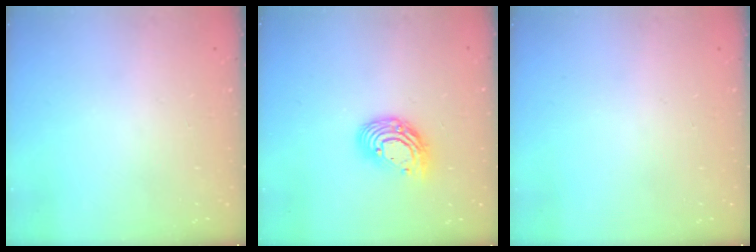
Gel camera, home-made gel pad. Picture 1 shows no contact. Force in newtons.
{"total": 11.6, "press": 11.5, "slide": 1.2}
{"total": 0.0}